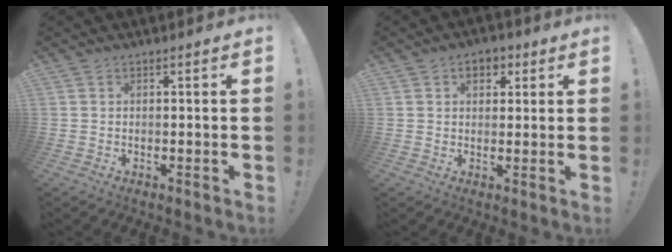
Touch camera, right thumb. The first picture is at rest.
{"total": 4.8, "force": [1.8, 3.4, 2.9], "torque": [-0.037, 0.004, 0.029]}